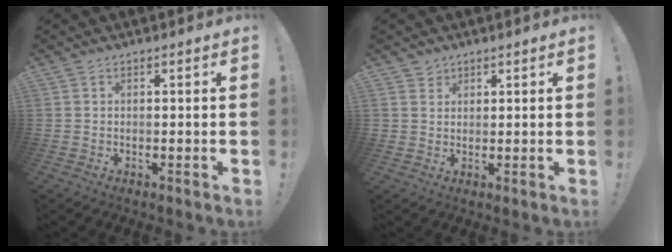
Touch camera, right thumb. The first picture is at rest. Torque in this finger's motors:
{"motor_torque": [-0.04, 0.15, -0.02, 0.05, 0.00]}